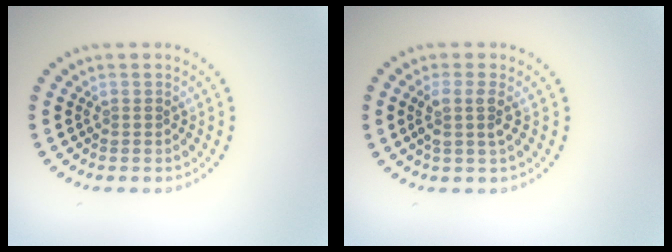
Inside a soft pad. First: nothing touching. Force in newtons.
{"total": 2.1, "press": 1.7, "slide": 1.3}